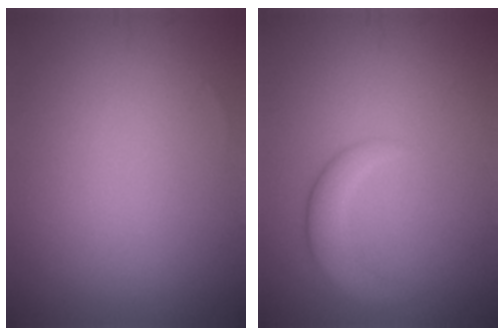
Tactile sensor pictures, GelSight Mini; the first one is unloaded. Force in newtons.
{"total": 2.6, "press": 2.6, "slide": 0.1}